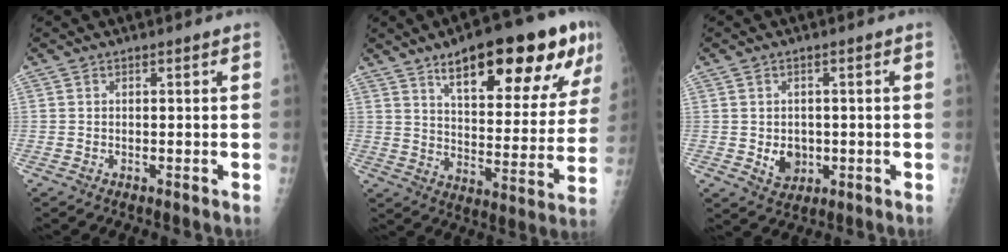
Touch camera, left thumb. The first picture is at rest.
{"total": 24.8, "force": [13.9, 7.7, 19.0], "torque": [-0.233, -0.036, 0.205]}
{"total": 4.4, "force": [-0.6, 3.7, 2.4], "torque": [-0.016, 0.000, 0.002]}